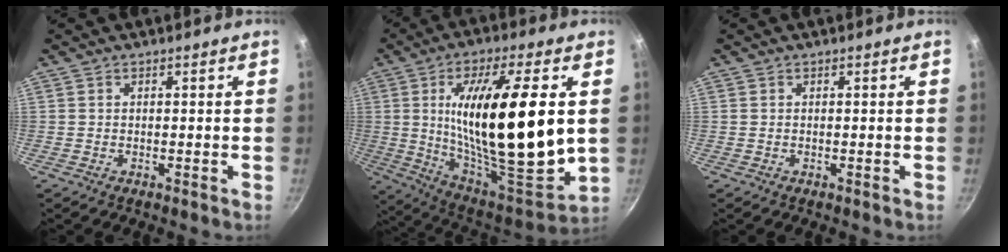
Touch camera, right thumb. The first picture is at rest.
{"total": 27.7, "force": [3.0, 8.5, 26.2], "torque": [-0.435, -0.022, 0.056]}
{"total": 0.0}